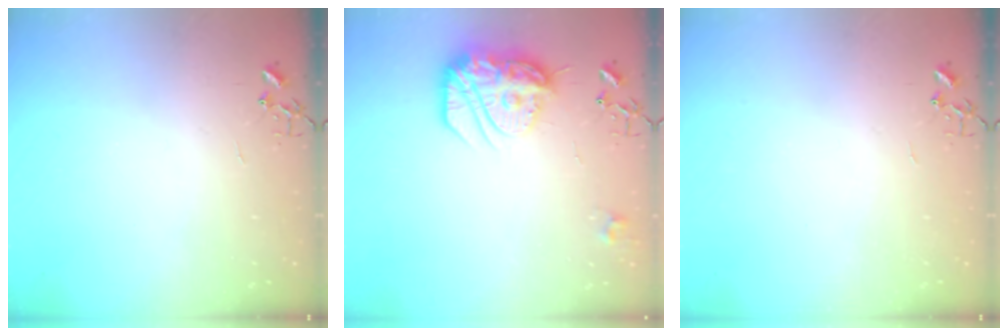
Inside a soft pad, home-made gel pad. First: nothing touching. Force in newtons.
{"total": 17.7, "press": 17.6, "slide": 1.8}
{"total": 0.0}